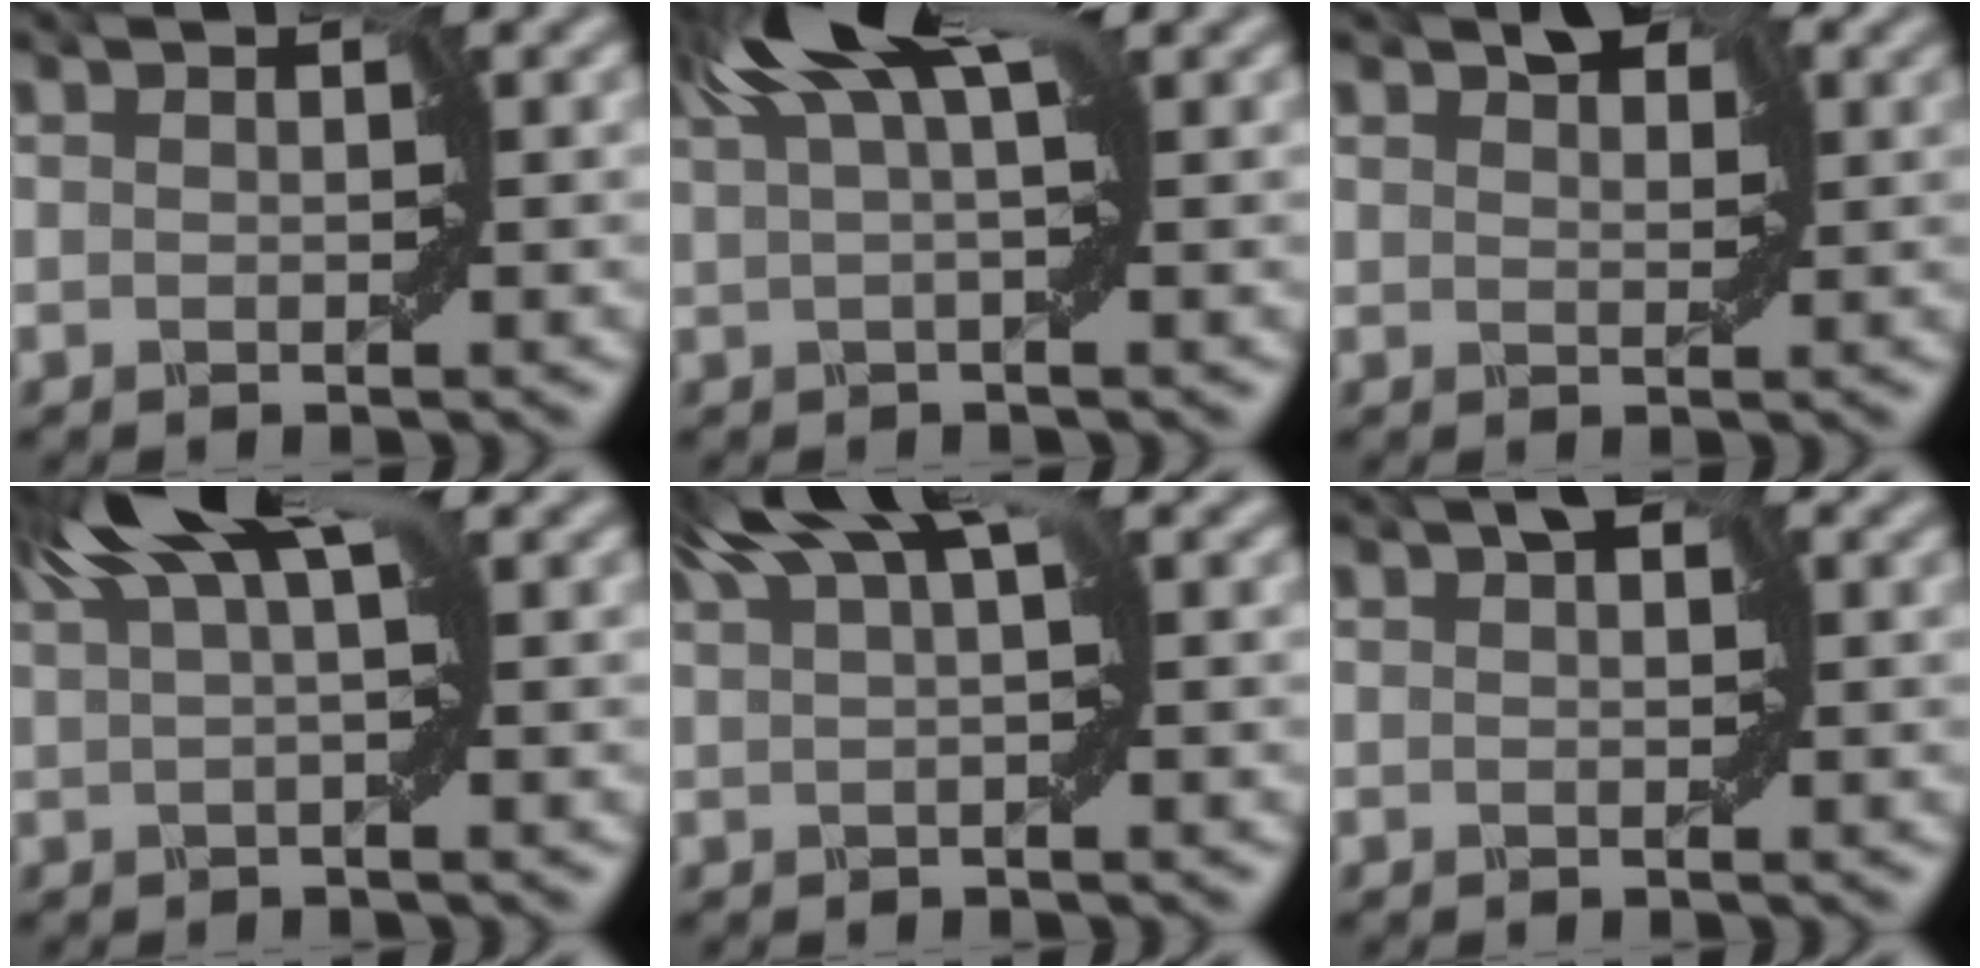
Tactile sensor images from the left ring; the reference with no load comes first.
{"total": 7.5, "force": [3.5, 1.6, 6.5], "torque": [-0.108, 0.020, 0.054]}
{"total": 3.4, "force": [2.1, 1.9, 2.0], "torque": [-0.026, 0.003, 0.027]}
{"total": 6.7, "force": [3.0, 1.4, 5.8], "torque": [-0.095, 0.019, 0.044]}
{"total": 4.9, "force": [2.6, 1.0, 4.0], "torque": [-0.065, 0.015, 0.039]}
{"total": 2.4, "force": [0.9, 1.2, 1.9], "torque": [-0.019, 0.011, 0.005]}